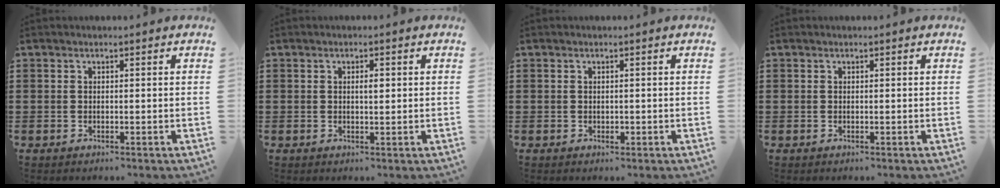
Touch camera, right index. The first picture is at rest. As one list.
[{"total": 1.6, "force": [0.3, 0.5, 1.5], "torque": [-0.031, 0.003, 0.003]}, {"total": 0.8, "force": [-0.1, 0.5, 0.6], "torque": [-0.012, 0.000, -0.001]}, {"total": 0.0}]